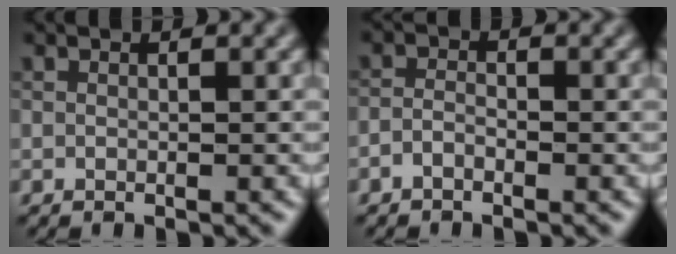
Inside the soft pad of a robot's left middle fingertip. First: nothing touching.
{"total": 1.2, "force": [-0.8, 0.6, 0.6], "torque": [-0.013, 0.002, -0.020]}